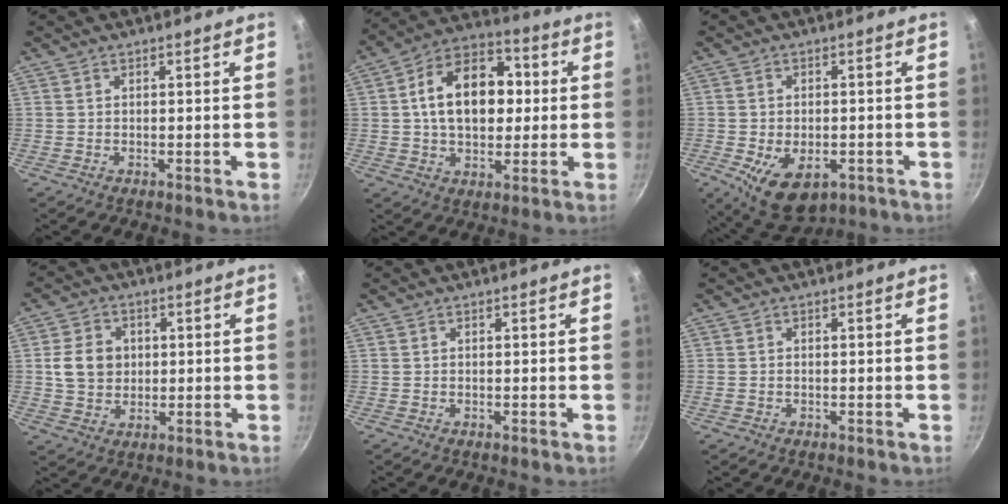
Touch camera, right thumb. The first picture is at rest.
{"total": 17.3, "force": [1.9, 11.7, 12.5], "torque": [-0.161, 0.027, 0.015]}
{"total": 10.8, "force": [-3.8, 6.5, 7.8], "torque": [-0.108, -0.001, -0.044]}
{"total": 7.9, "force": [1.0, 6.6, 4.2], "torque": [-0.052, 0.004, 0.013]}
{"total": 0.0}
{"total": 1.0, "force": [-0.2, 0.9, 0.5], "torque": [-0.011, 0.001, -0.004]}